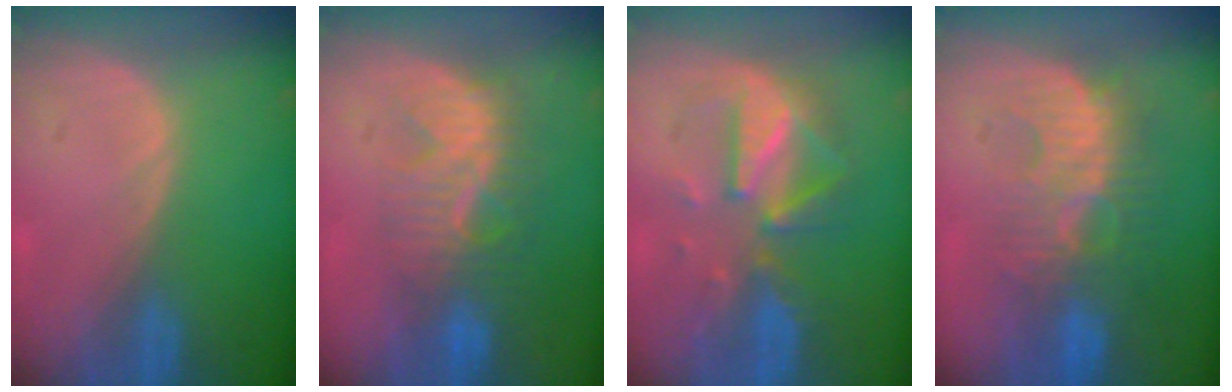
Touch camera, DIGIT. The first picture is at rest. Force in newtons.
{"total": 8.4, "press": 8.0, "slide": 2.4}
{"total": 8.0, "press": 8.0, "slide": 0.6}
{"total": 9.1, "press": 8.9, "slide": 1.8}